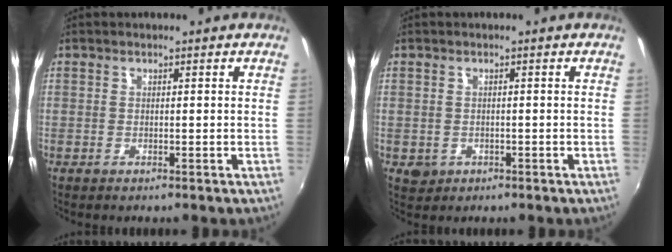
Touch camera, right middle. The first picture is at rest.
{"total": 2.4, "force": [-0.6, 2.2, 0.9], "torque": [-0.017, -0.003, -0.005]}